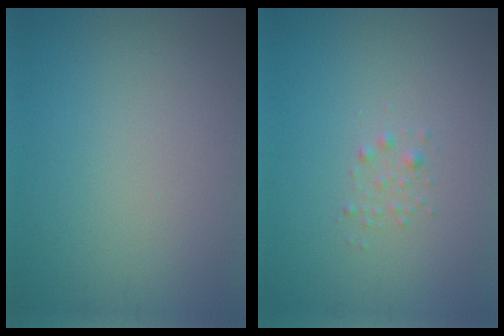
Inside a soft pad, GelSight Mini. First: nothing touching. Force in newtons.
{"total": 0.8, "press": 0.8, "slide": 0.1}